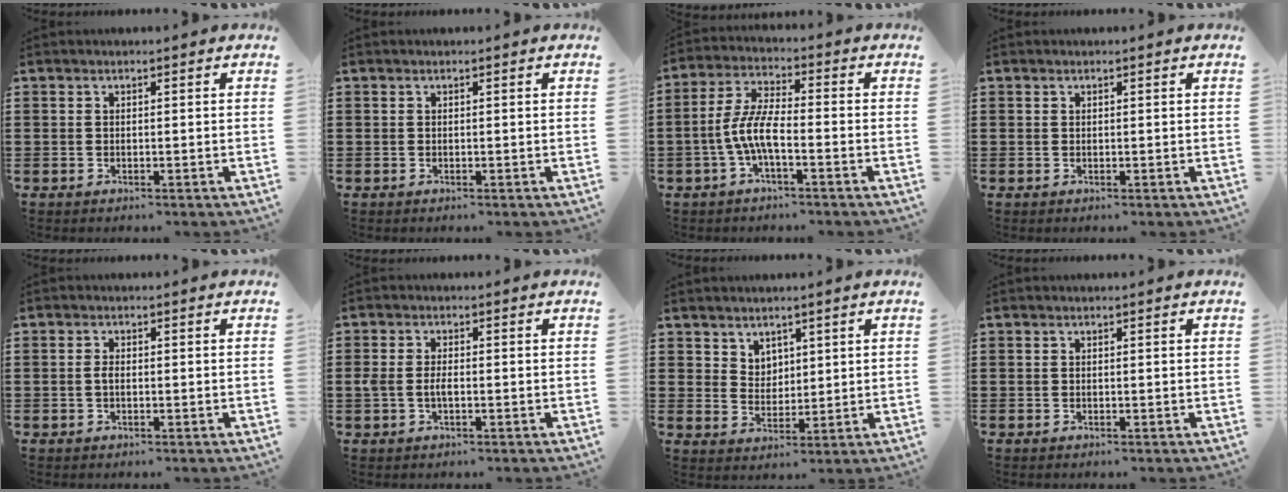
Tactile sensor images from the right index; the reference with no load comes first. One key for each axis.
{"total": 0.0}
{"total": 6.6, "fx": -2.3, "fy": 1.7, "fz": 5.9, "tx": -0.151, "ty": -0.013, "tz": -0.054}
{"total": 0.0}
{"total": 1.4, "fx": -0.2, "fy": 0.6, "fz": 1.2, "tx": -0.032, "ty": -0.003, "tz": -0.007}
{"total": 2.5, "fx": -0.4, "fy": 1.1, "fz": 2.2, "tx": -0.049, "ty": 0.000, "tz": -0.011}
{"total": 3.9, "fx": 2.9, "fy": 2.6, "fz": 0.4, "tx": -0.019, "ty": 0.002, "tz": 0.056}
{"total": 0.0}